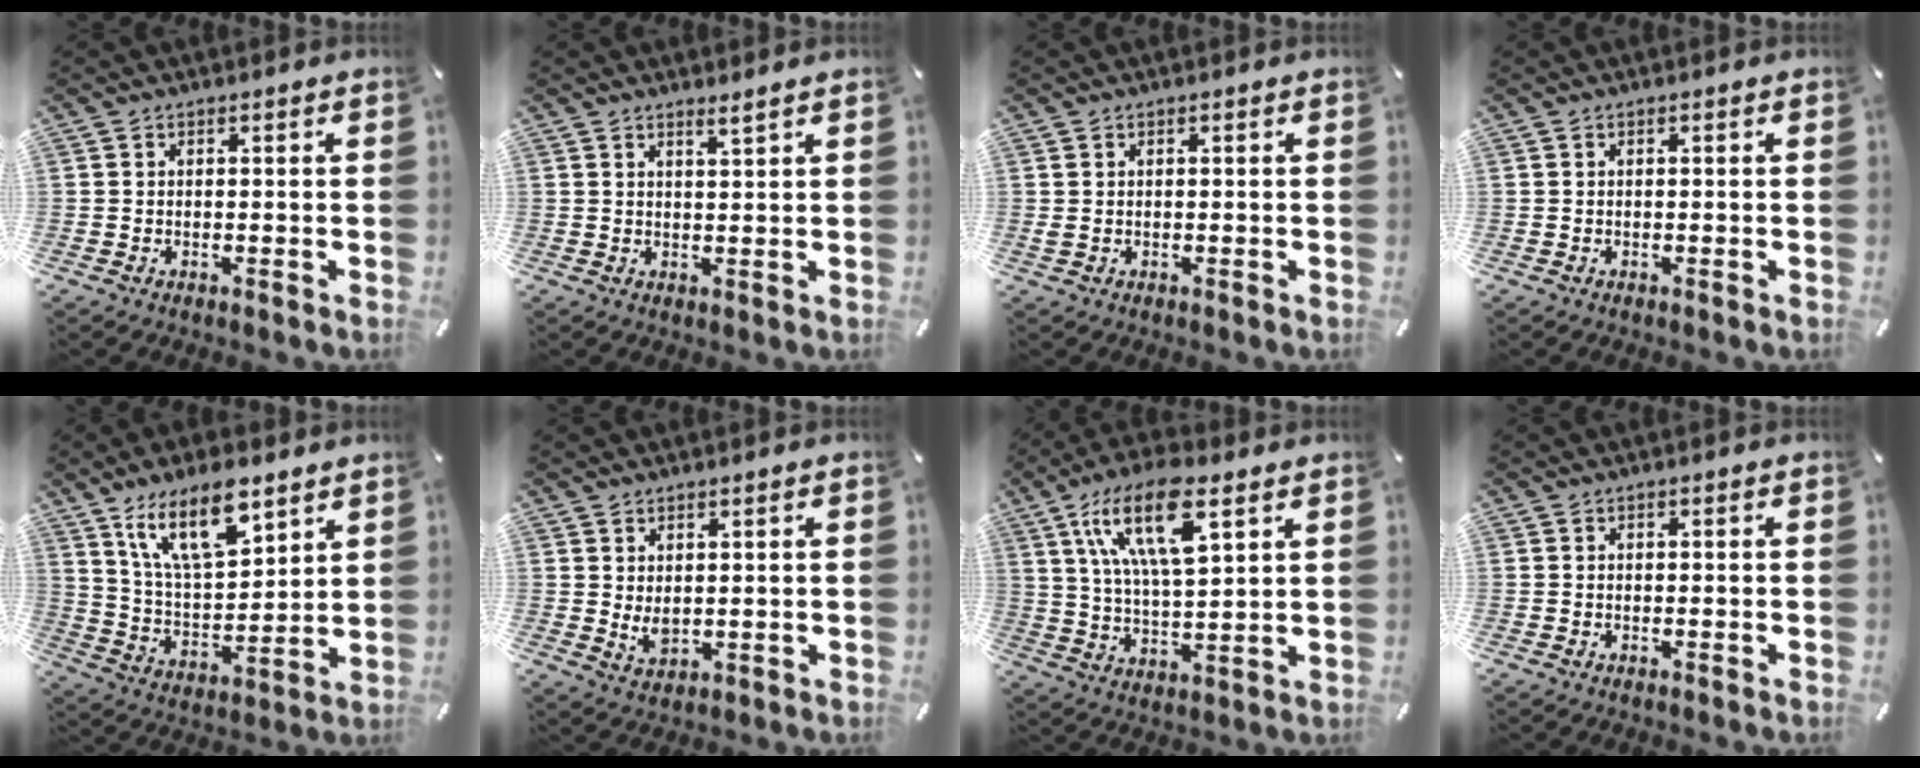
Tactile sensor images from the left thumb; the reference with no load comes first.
{"total": 2.2, "force": [2.0, -0.3, 0.9], "torque": [-0.020, -0.009, 0.036]}
{"total": 0.6, "force": [0.2, 0.3, 0.5], "torque": [-0.010, 0.001, 0.003]}
{"total": 0.0}
{"total": 15.9, "force": [10.5, 6.6, 9.9], "torque": [-0.194, -0.042, 0.185]}
{"total": 3.6, "force": [1.1, 2.4, 2.4], "torque": [-0.053, -0.004, 0.022]}
{"total": 17.4, "force": [9.2, 6.5, 13.4], "torque": [-0.267, -0.015, 0.155]}
{"total": 0.0}